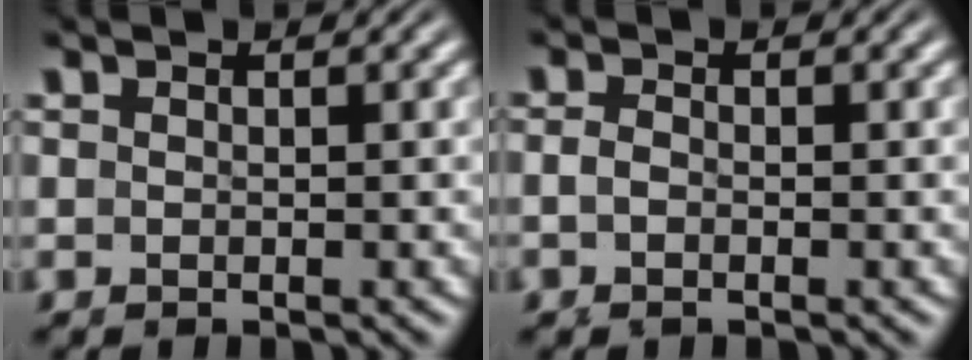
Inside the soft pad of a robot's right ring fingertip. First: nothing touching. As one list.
[{"total": 0.7, "force": [-0.4, 0.0, 0.6], "torque": [-0.018, -0.005, -0.006]}]